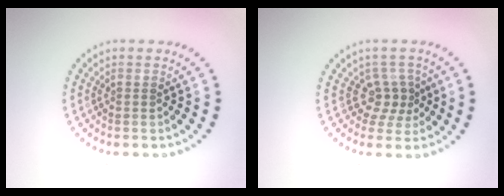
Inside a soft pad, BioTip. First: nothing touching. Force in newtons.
{"total": 2.6, "press": 1.8, "slide": 1.8}